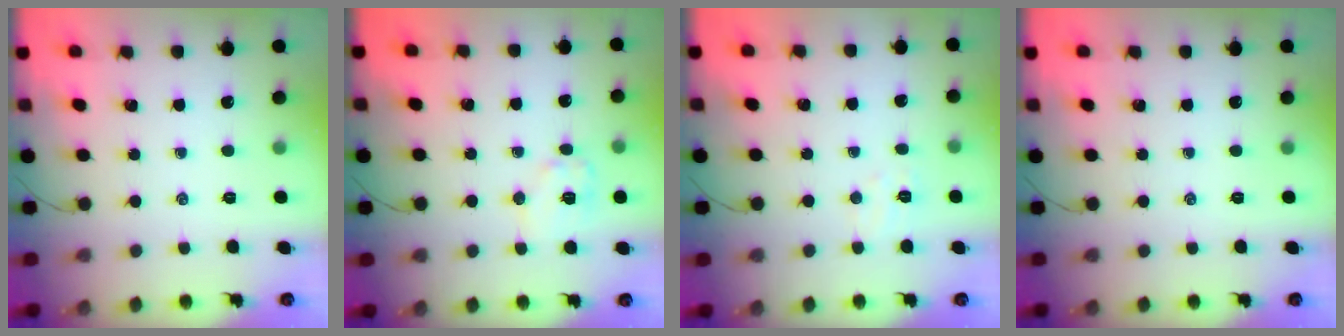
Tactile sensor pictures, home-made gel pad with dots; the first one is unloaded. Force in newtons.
{"total": 7.4, "press": 7.4, "slide": 0.8}
{"total": 3.8, "press": 3.7, "slide": 0.9}
{"total": 0.0}